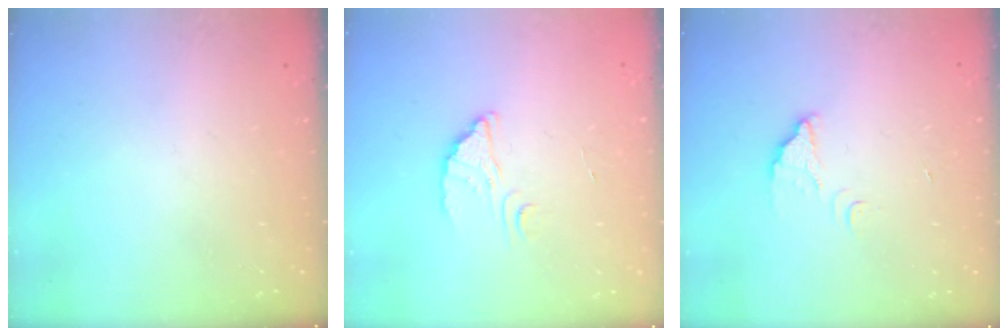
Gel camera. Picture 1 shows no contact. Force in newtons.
{"total": 3.0, "press": 3.0, "slide": 0.0}
{"total": 2.9, "press": 2.9, "slide": 0.2}